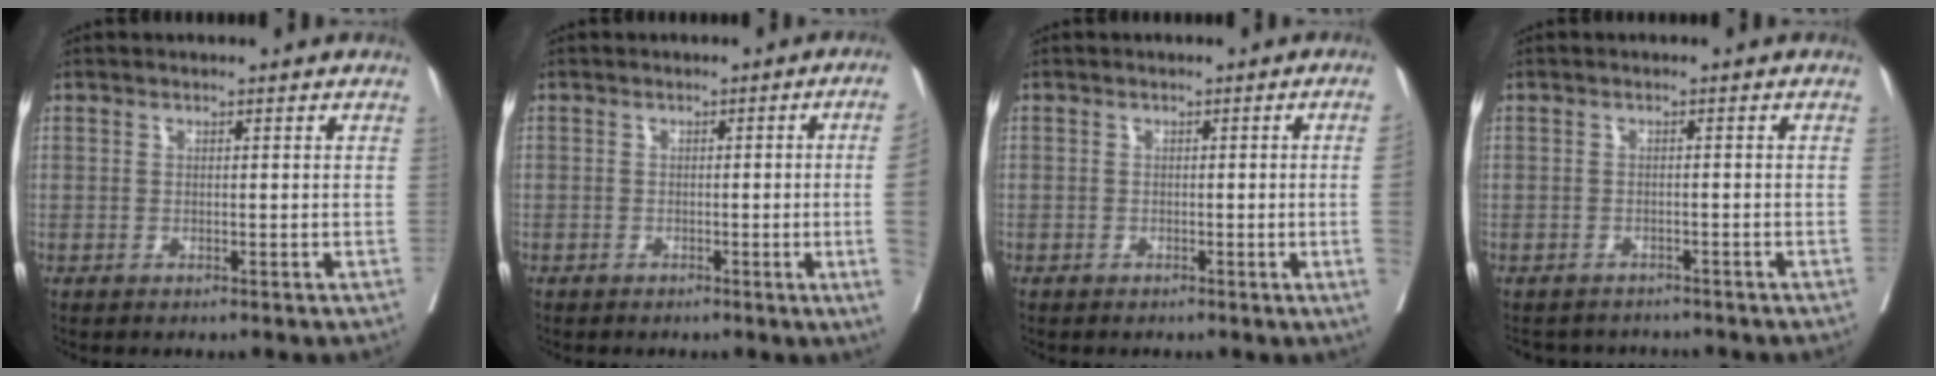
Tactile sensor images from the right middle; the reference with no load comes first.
{"total": 6.2, "force": [-0.9, -2.2, 5.7], "torque": [-0.054, -0.013, -0.013]}
{"total": 2.4, "force": [-0.4, -0.9, 2.2], "torque": [-0.025, -0.003, -0.004]}
{"total": 5.2, "force": [-5.0, 1.3, 0.2], "torque": [-0.002, 0.000, -0.065]}